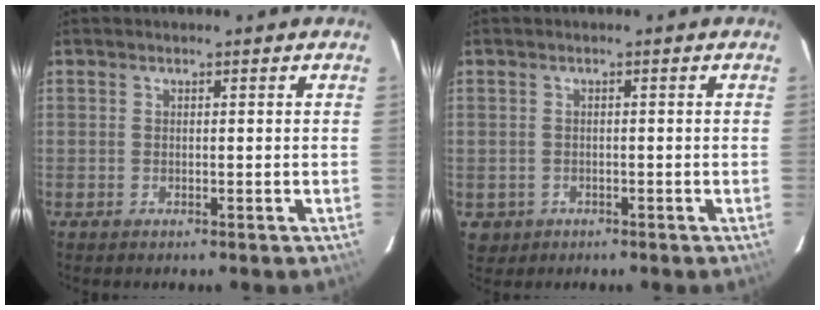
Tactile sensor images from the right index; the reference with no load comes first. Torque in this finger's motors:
{"motor_torque": [-0.07, 0.14, -0.78, -0.21]}